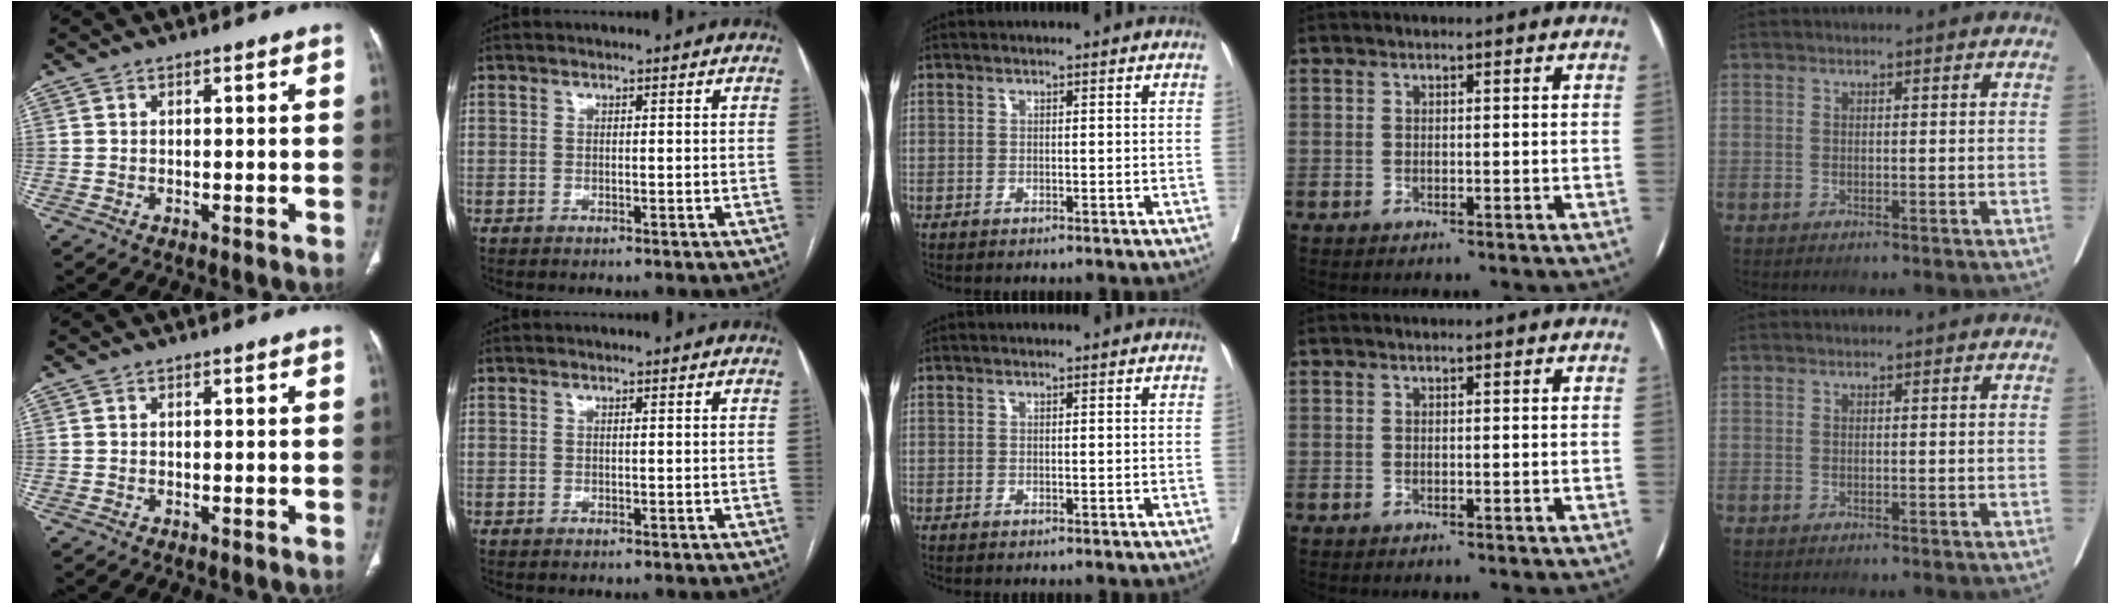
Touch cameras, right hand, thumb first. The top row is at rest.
{}